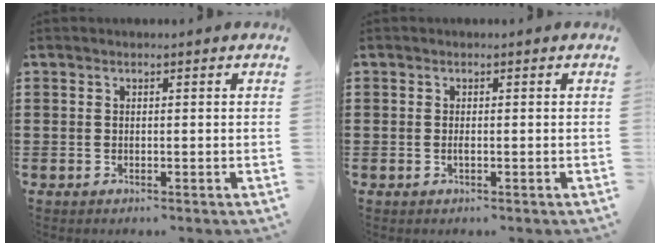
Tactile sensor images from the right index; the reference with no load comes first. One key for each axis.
{"total": 0.6, "fx": -0.3, "fy": 0.1, "fz": 0.5, "tx": -0.012, "ty": -0.005, "tz": -0.004}